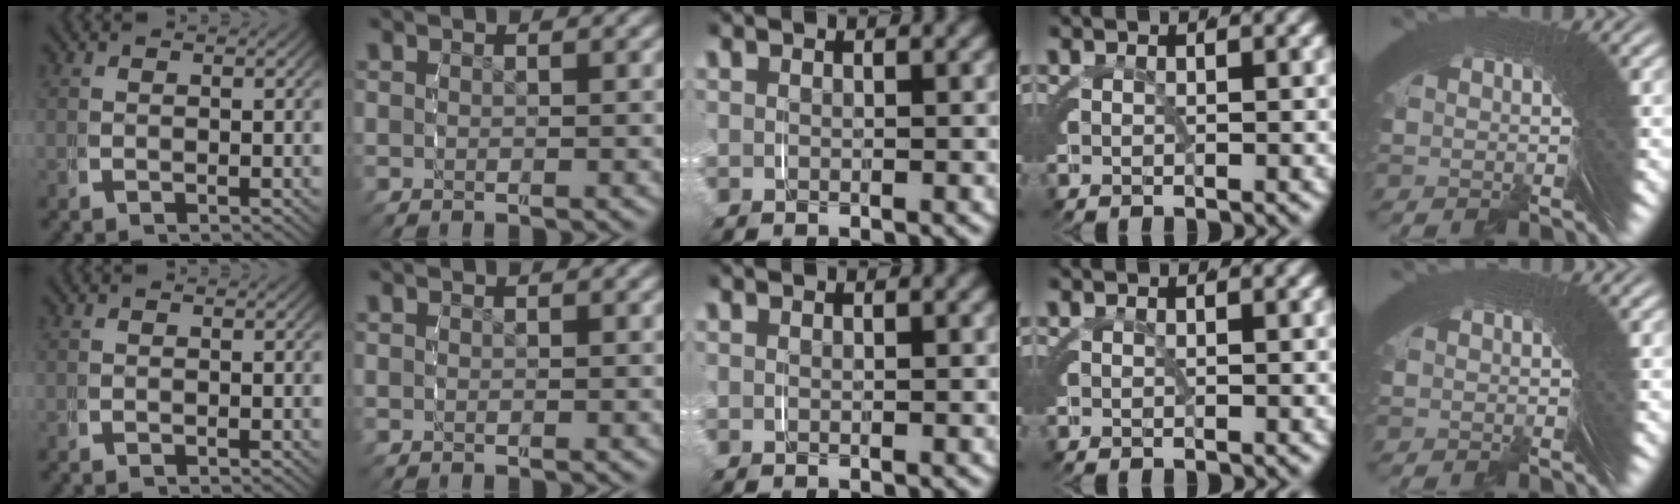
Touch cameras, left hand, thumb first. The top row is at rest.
{}